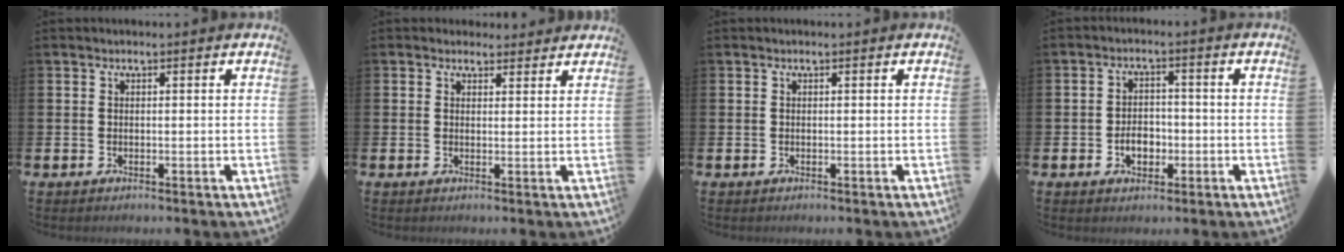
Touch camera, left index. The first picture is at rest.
{"total": 2.2, "force": [2.0, 0.9, -0.1], "torque": [0.006, -0.004, 0.036]}
{"total": 0.0}
{"total": 3.6, "force": [-1.2, 2.6, 2.3], "torque": [-0.026, -0.003, -0.029]}